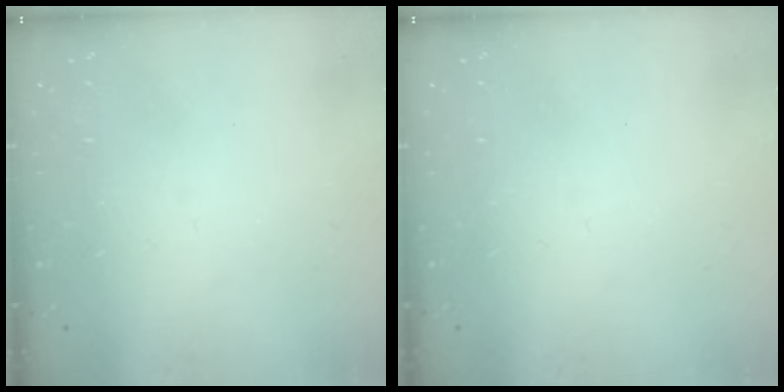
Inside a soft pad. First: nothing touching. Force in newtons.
{"total": 0.0}